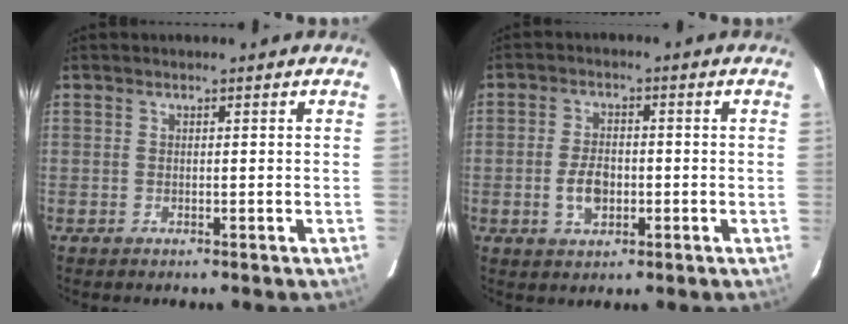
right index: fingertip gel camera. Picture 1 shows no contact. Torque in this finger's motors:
{"motor_torque": [1.22, 0.07, 0.49, 0.03]}